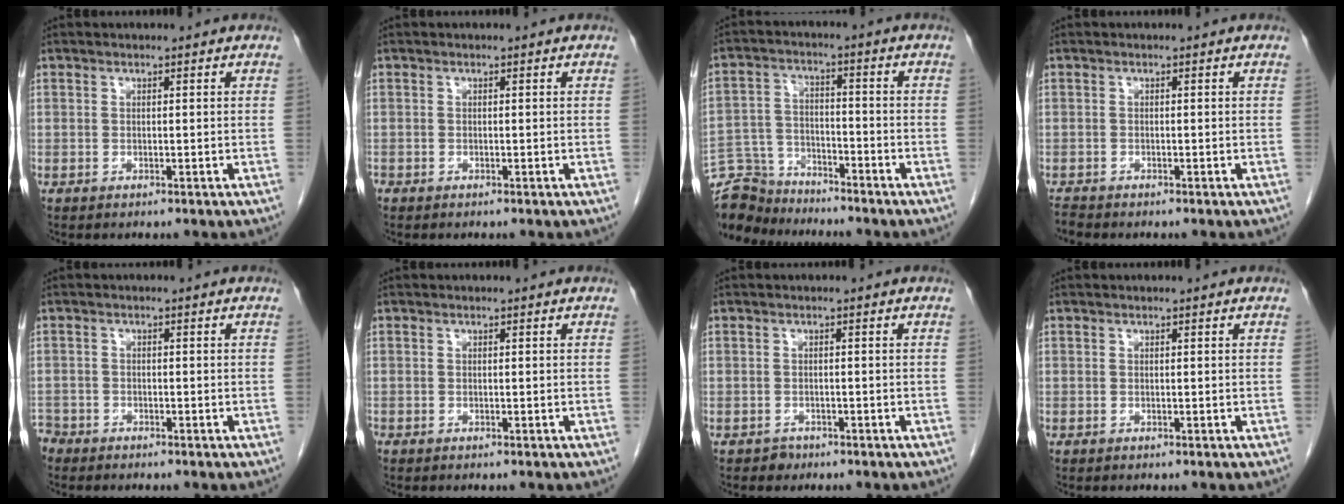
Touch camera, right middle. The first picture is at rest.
{"total": 0.0}
{"total": 10.6, "force": [-10.1, 3.0, 0.3], "torque": [-0.014, 0.019, -0.188]}
{"total": 1.0, "force": [-1.0, 0.0, 0.0], "torque": [-0.008, -0.006, -0.021]}
{"total": 2.8, "force": [-2.5, 1.2, 0.0], "torque": [-0.005, 0.000, -0.049]}
{"total": 0.0}
{"total": 1.0, "force": [-0.7, 0.7, -0.1], "torque": [0.006, 0.003, -0.010]}
{"total": 0.0}